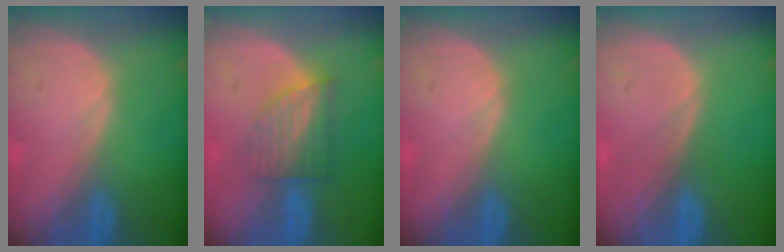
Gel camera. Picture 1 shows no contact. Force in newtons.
{"total": 6.2, "press": 5.5, "slide": 2.9}
{"total": 0.0}
{"total": 0.0}